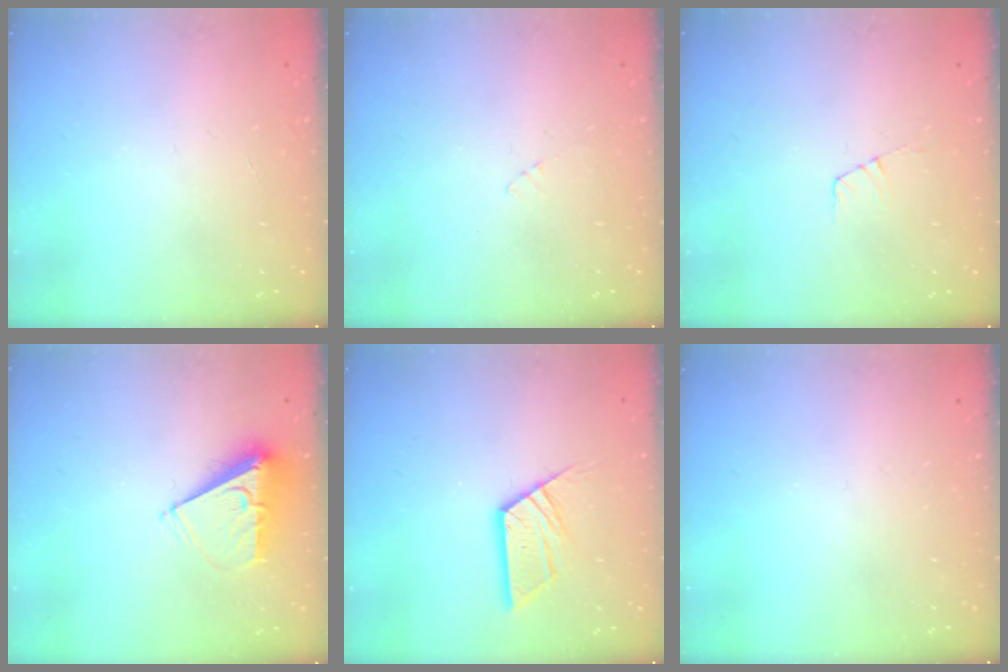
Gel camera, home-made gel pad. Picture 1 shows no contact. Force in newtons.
{"total": 2.3, "press": 2.3, "slide": 0.2}
{"total": 3.2, "press": 3.2, "slide": 0.2}
{"total": 6.7, "press": 6.7, "slide": 0.7}
{"total": 10.5, "press": 10.4, "slide": 1.0}
{"total": 0.0}